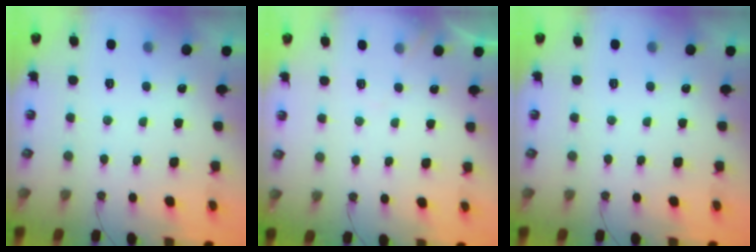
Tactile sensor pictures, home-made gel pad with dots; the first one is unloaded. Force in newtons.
{"total": 3.9, "press": 3.8, "slide": 0.6}
{"total": 0.0}